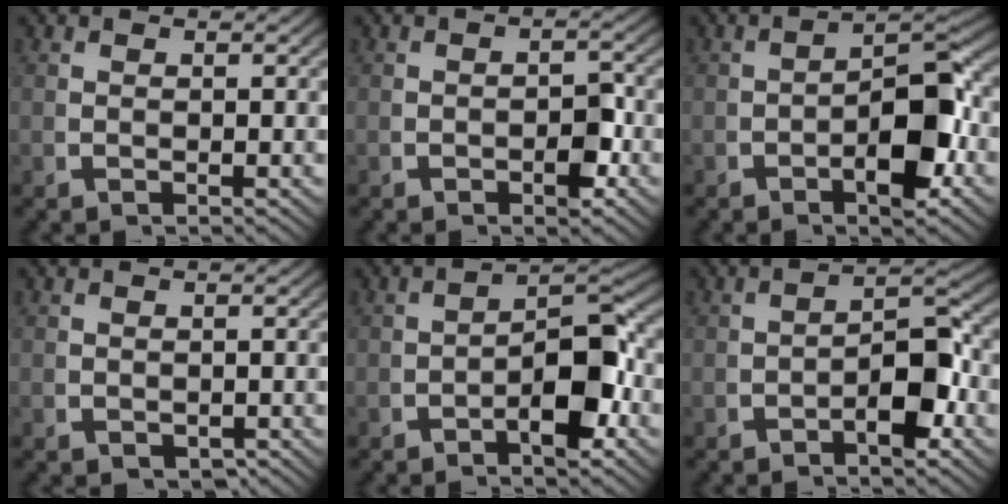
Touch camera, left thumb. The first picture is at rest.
{"total": 2.5, "force": [-0.8, 1.3, 2.0], "torque": [-0.029, -0.010, -0.011]}
{"total": 7.1, "force": [-1.0, 3.2, 6.3], "torque": [-0.090, -0.006, -0.017]}
{"total": 1.2, "force": [-0.6, 0.9, 0.6], "torque": [-0.010, -0.010, -0.003]}
{"total": 6.5, "force": [-1.2, 2.9, 5.7], "torque": [-0.081, -0.009, -0.020]}
{"total": 4.9, "force": [-1.1, 2.0, 4.3], "torque": [-0.063, -0.005, -0.019]}